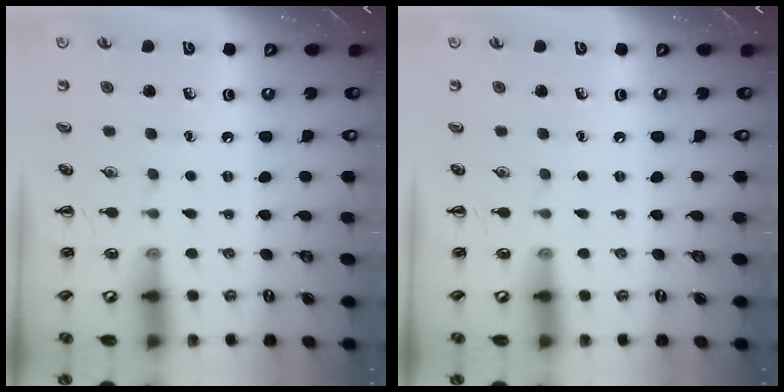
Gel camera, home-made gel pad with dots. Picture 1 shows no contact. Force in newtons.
{"total": 0.0}